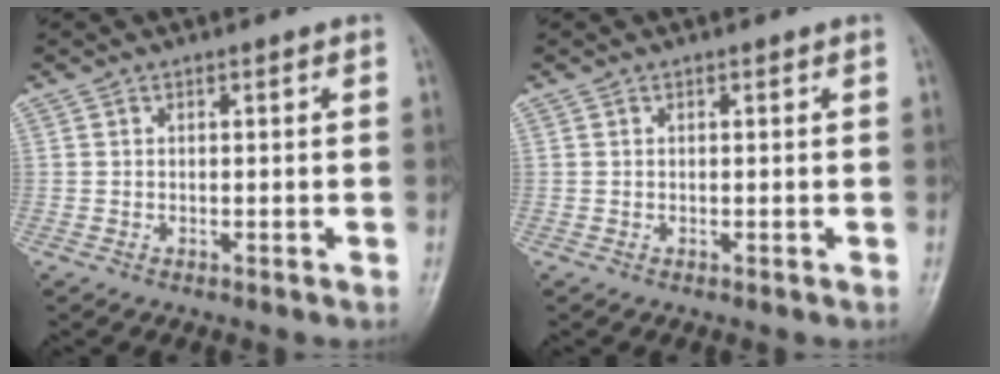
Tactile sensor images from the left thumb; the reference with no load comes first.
{"total": 0.0}